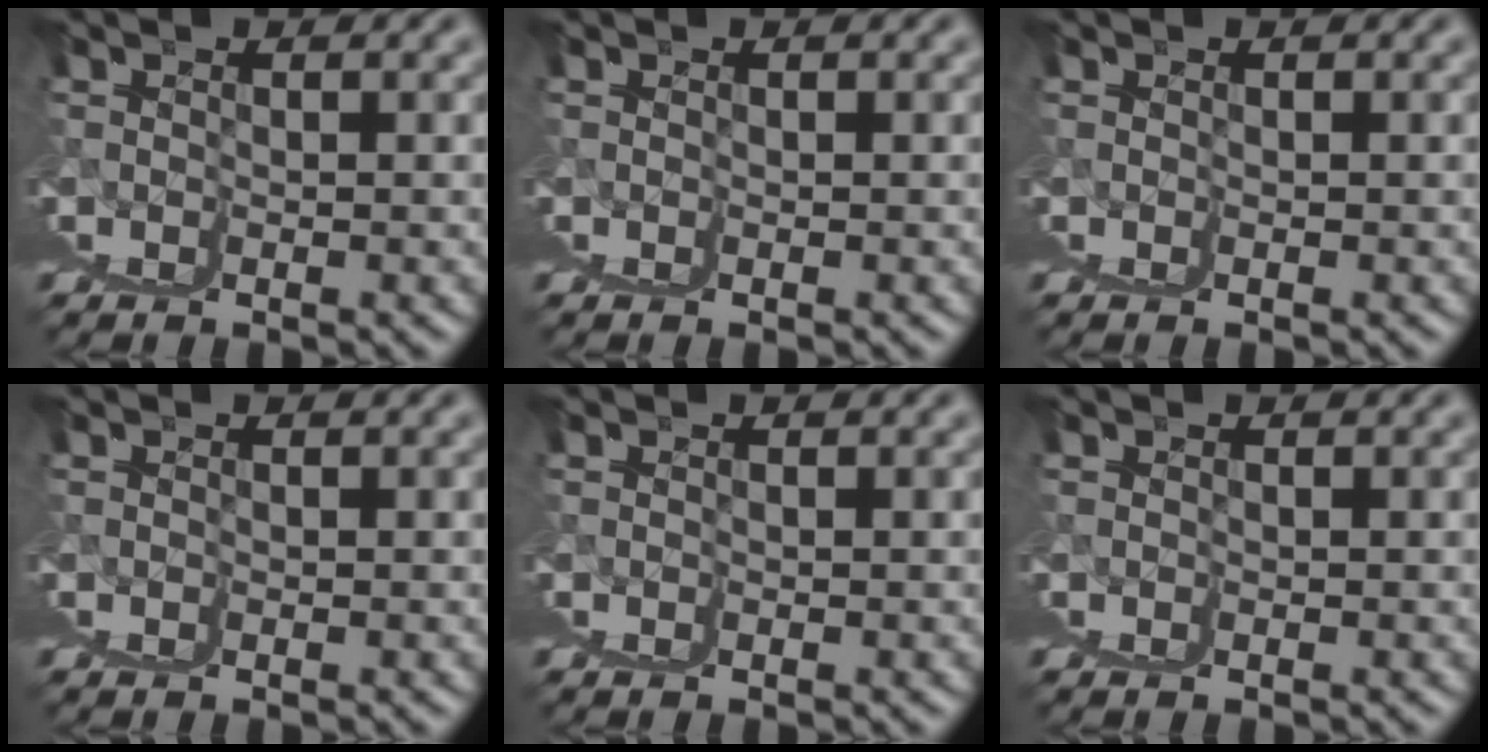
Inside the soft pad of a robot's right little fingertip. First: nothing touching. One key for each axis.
{"total": 0.0}
{"total": 0.0}
{"total": 0.0}
{"total": 0.0}
{"total": 0.0}